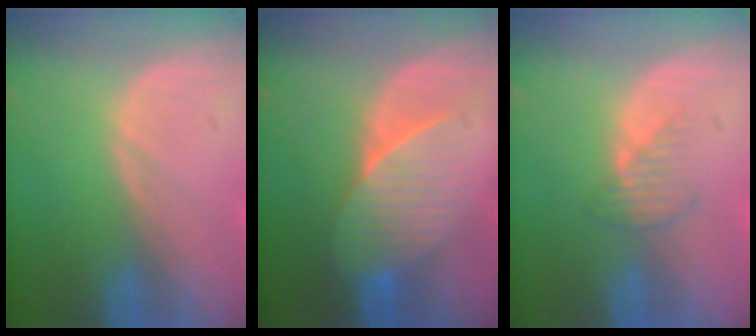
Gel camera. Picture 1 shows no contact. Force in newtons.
{"total": 7.2, "press": 6.7, "slide": 2.5}
{"total": 2.5, "press": 2.5, "slide": 0.2}